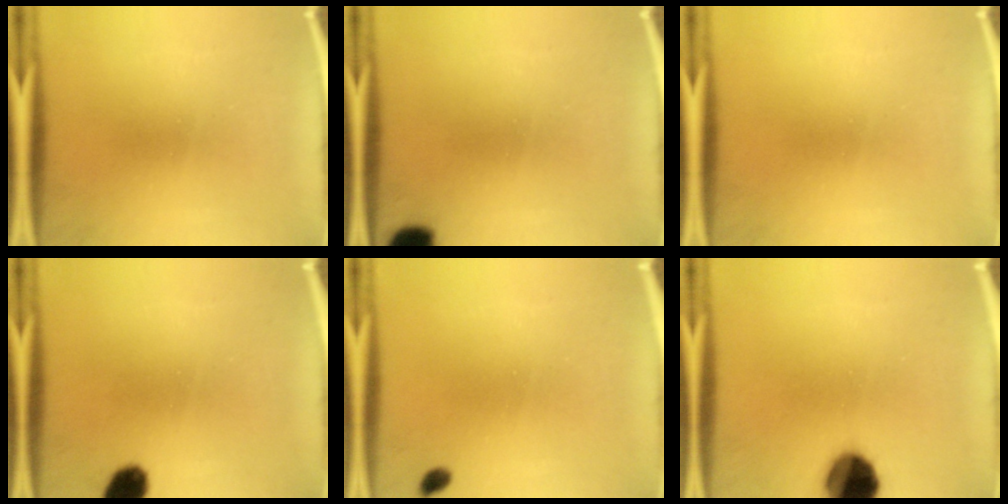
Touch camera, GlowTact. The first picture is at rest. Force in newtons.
{"total": 7.2}
{"total": 0.0}
{"total": 5.4}
{"total": 1.3}
{"total": 12.5}